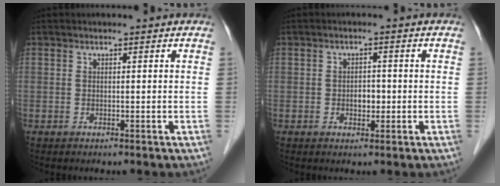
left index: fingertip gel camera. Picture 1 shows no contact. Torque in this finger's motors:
{"motor_torque": [0.17, 0.14, 0.02, 0.03]}